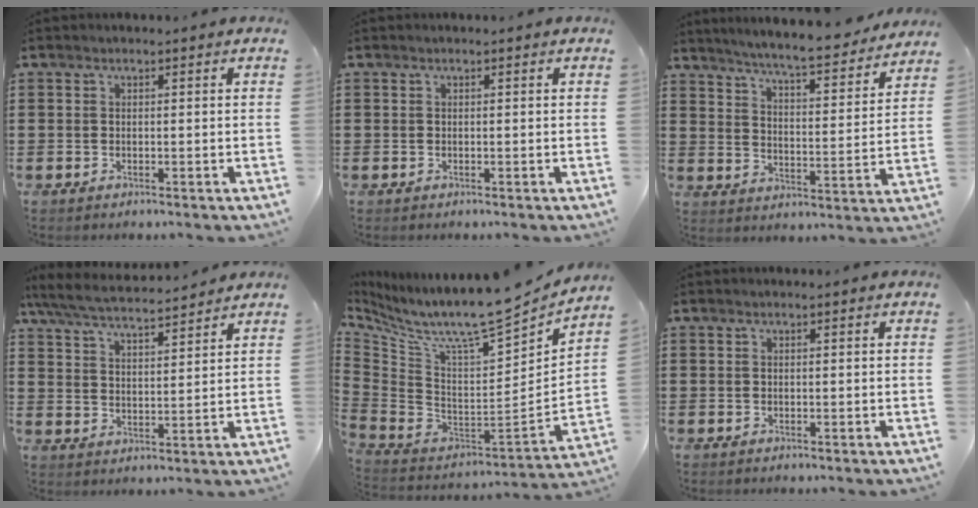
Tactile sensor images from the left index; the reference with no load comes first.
{"total": 0.0}
{"total": 6.6, "force": [6.2, -0.6, 2.2], "torque": [-0.061, -0.048, 0.100]}
{"total": 6.0, "force": [5.5, 0.6, 2.3], "torque": [-0.067, -0.028, 0.095]}
{"total": 9.6, "force": [8.0, 0.5, 5.4], "torque": [-0.118, -0.077, 0.126]}
{"total": 0.0}